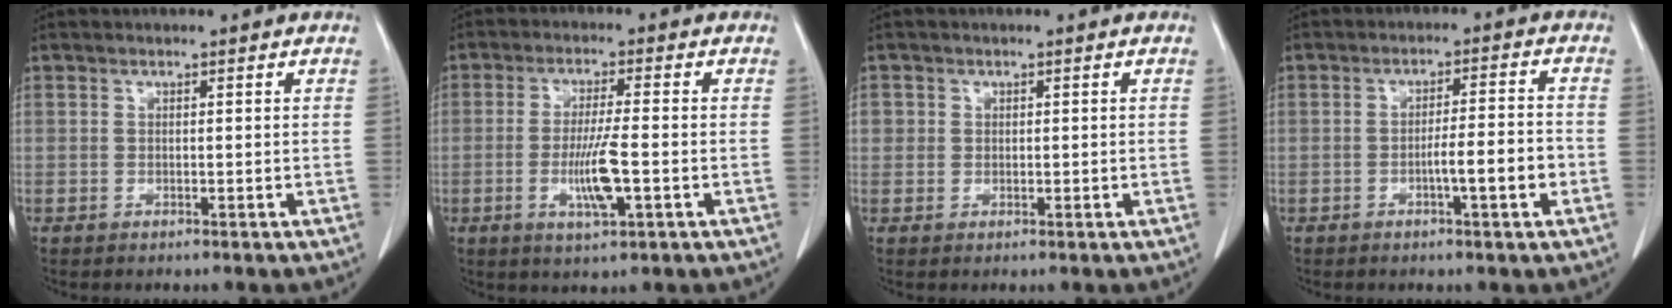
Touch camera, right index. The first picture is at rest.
{"total": 6.9, "force": [-1.8, 0.5, 6.7], "torque": [-0.127, -0.010, -0.032]}
{"total": 1.7, "force": [0.3, 1.6, 0.2], "torque": [0.008, 0.002, 0.005]}
{"total": 5.7, "force": [-2.0, 0.3, 5.3], "torque": [-0.082, 0.006, -0.029]}